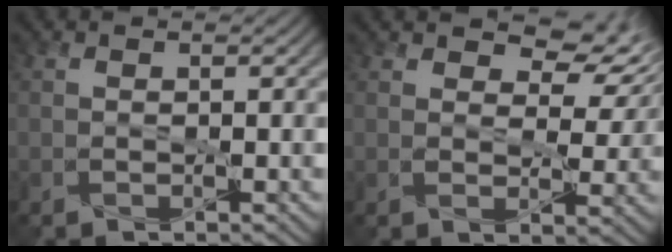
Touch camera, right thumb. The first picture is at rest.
{"total": 6.5, "force": [3.4, 3.6, 4.2], "torque": [-0.071, 0.001, 0.056]}